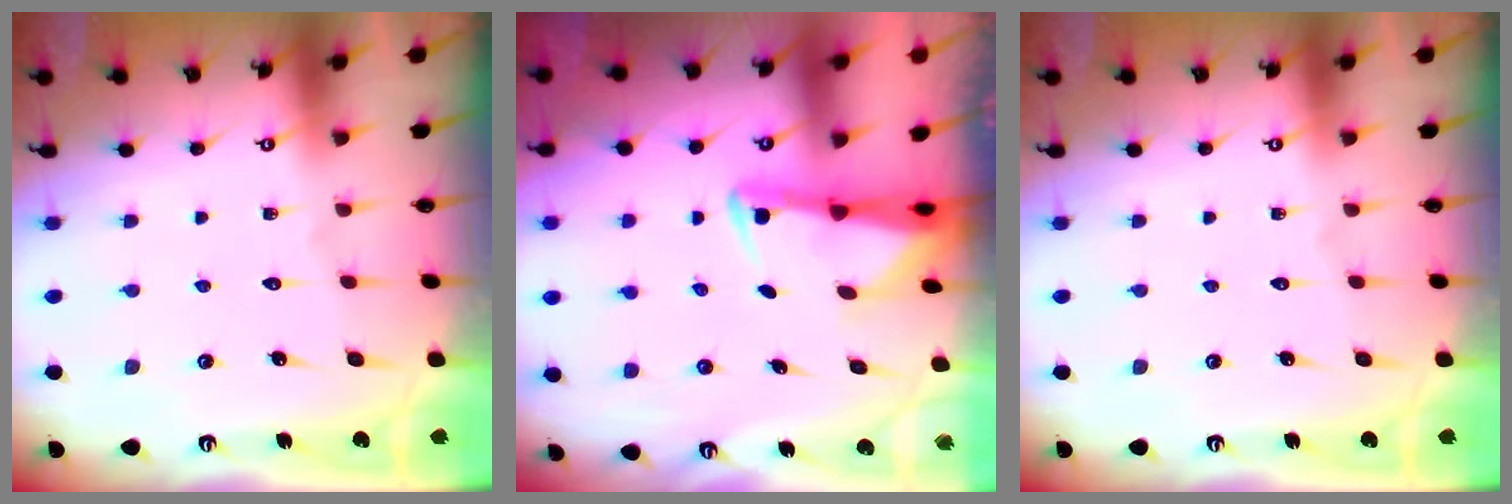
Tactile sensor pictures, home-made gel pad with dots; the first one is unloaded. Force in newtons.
{"total": 2.9, "press": 2.9, "slide": 0.6}
{"total": 0.0}